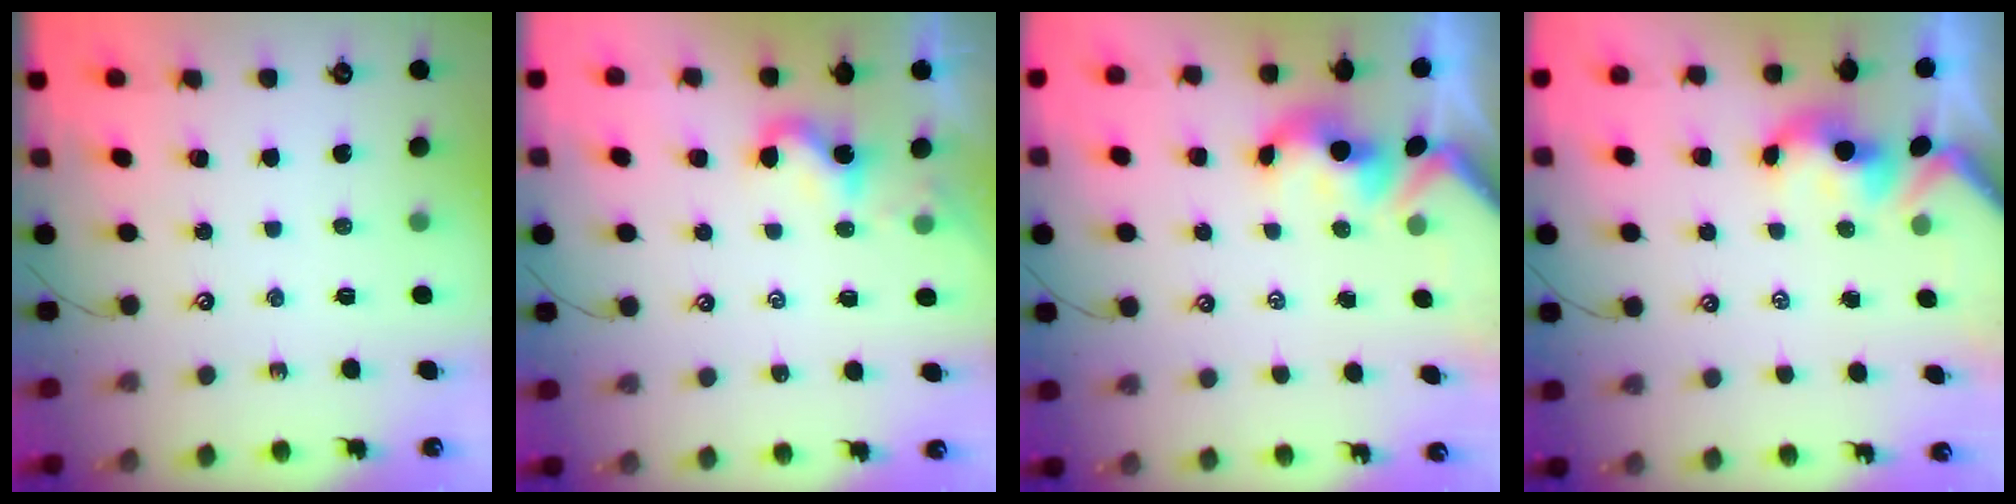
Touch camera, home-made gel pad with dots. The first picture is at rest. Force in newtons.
{"total": 0.6, "press": 0.6, "slide": 0.3}
{"total": 1.5, "press": 1.3, "slide": 0.7}
{"total": 1.0, "press": 0.7, "slide": 0.7}